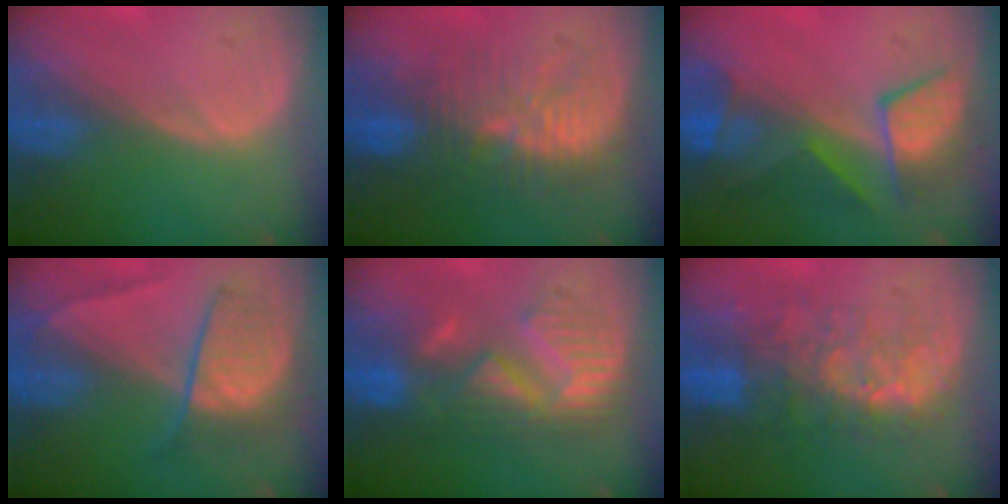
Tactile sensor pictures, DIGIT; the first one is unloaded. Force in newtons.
{"total": 9.2, "press": 8.9, "slide": 2.1}
{"total": 8.0, "press": 7.9, "slide": 1.6}
{"total": 6.7, "press": 6.7, "slide": 0.6}
{"total": 8.7, "press": 8.7, "slide": 0.6}
{"total": 9.9, "press": 8.5, "slide": 5.1}